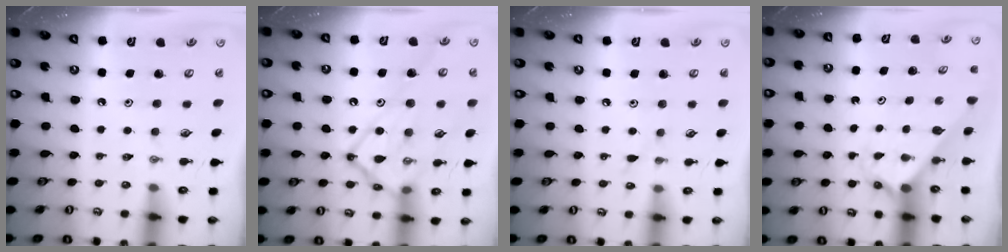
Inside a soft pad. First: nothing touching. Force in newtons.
{"total": 17.7, "press": 17.6, "slide": 2.2}
{"total": 4.3, "press": 4.3, "slide": 0.5}
{"total": 1.9, "press": 1.9, "slide": 0.1}